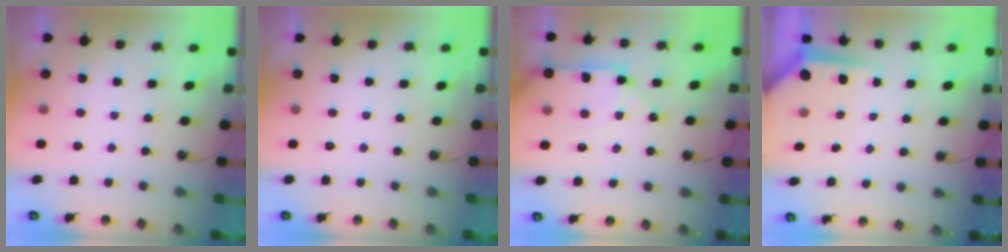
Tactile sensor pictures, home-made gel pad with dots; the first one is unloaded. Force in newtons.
{"total": 0.0}
{"total": 11.5, "press": 11.4, "slide": 1.6}
{"total": 4.0, "press": 3.9, "slide": 0.3}